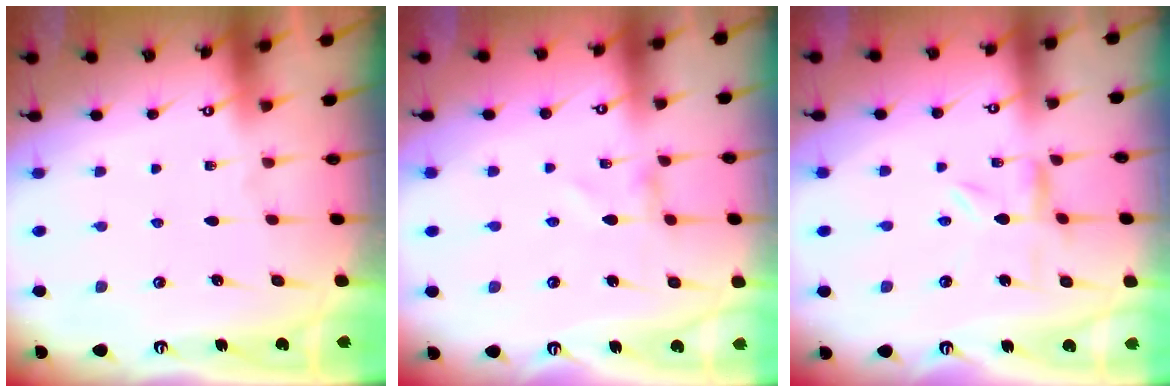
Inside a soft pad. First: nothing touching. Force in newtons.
{"total": 0.0}
{"total": 1.8, "press": 1.8, "slide": 0.3}